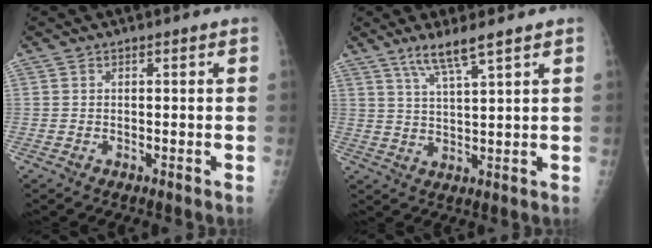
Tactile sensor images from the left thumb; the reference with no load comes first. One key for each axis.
{"total": 6.1, "fx": 4.3, "fy": 0.1, "fz": 4.4, "tx": -0.091, "ty": -0.023, "tz": 0.087}